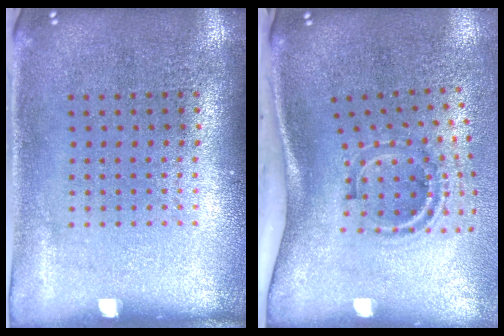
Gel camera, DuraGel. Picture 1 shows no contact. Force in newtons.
{"total": 2.0, "press": 1.2, "slide": 1.7}